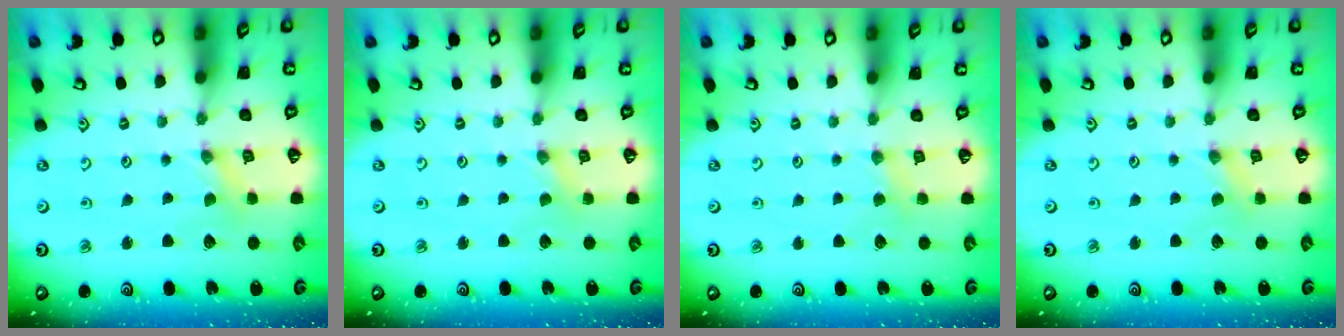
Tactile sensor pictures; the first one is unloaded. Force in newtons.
{"total": 0.0}
{"total": 3.0, "press": 3.0, "slide": 0.5}
{"total": 0.6, "press": 0.6, "slide": 0.1}